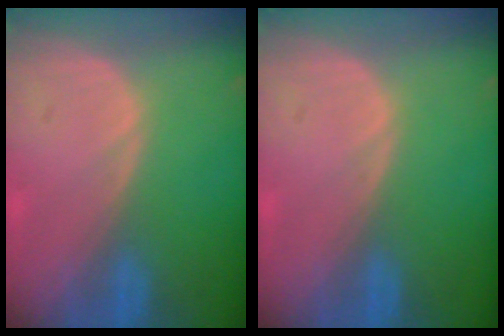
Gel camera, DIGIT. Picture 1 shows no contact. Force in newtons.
{"total": 0.0}